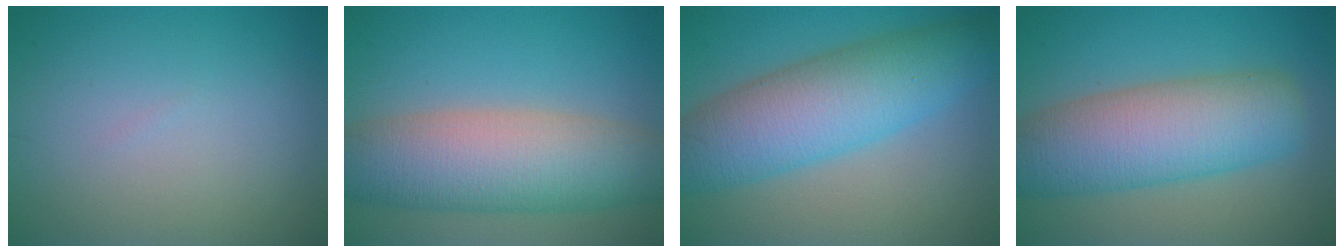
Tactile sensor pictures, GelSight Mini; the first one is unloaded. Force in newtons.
{"total": 9.9, "press": 9.9, "slide": 0.5}
{"total": 9.2, "press": 9.2, "slide": 0.1}
{"total": 9.5, "press": 9.5, "slide": 0.3}